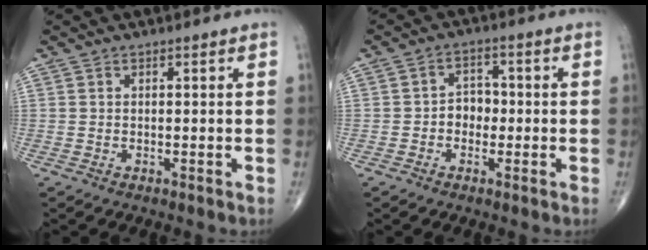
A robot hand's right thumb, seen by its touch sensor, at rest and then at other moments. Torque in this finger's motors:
{"motor_torque": [0.07, 0.09, 0.28, -0.25, 0.01]}